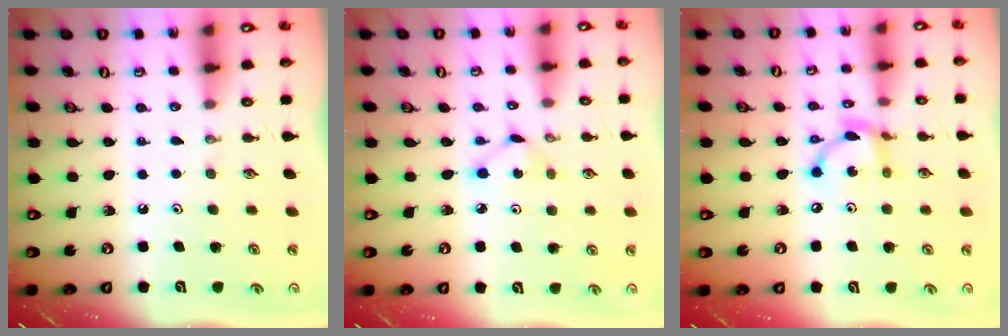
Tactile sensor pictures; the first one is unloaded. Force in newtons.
{"total": 3.2, "press": 3.2, "slide": 0.5}
{"total": 9.2, "press": 9.2, "slide": 0.3}